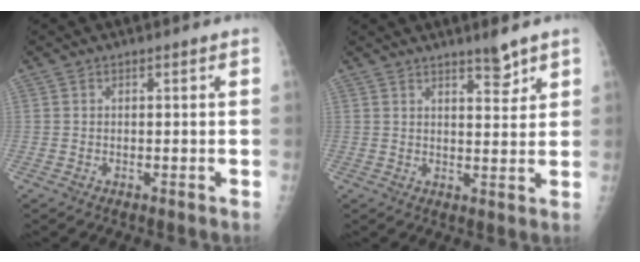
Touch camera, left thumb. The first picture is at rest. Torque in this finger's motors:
{"motor_torque": [-0.27, 0.08, -0.26, 0.03, -0.06]}